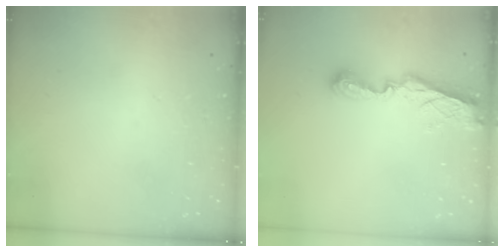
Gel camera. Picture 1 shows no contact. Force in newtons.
{"total": 8.5, "press": 8.5, "slide": 0.8}